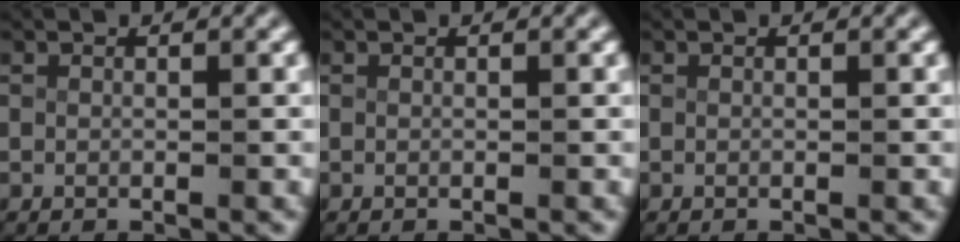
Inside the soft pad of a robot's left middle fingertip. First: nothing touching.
{"total": 0.0}
{"total": 0.0}